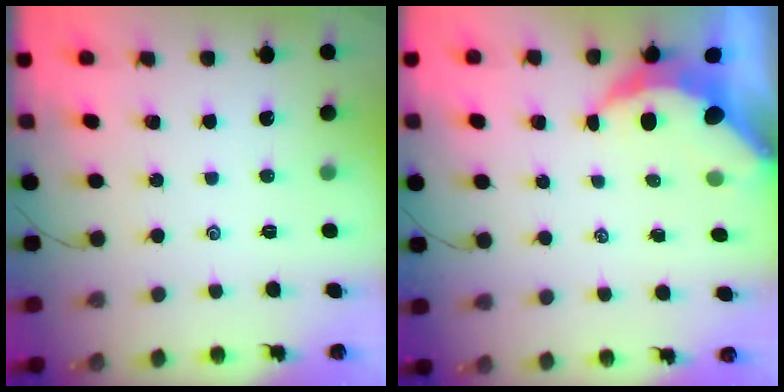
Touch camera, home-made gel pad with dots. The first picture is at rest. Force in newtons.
{"total": 6.3, "press": 6.2, "slide": 0.9}